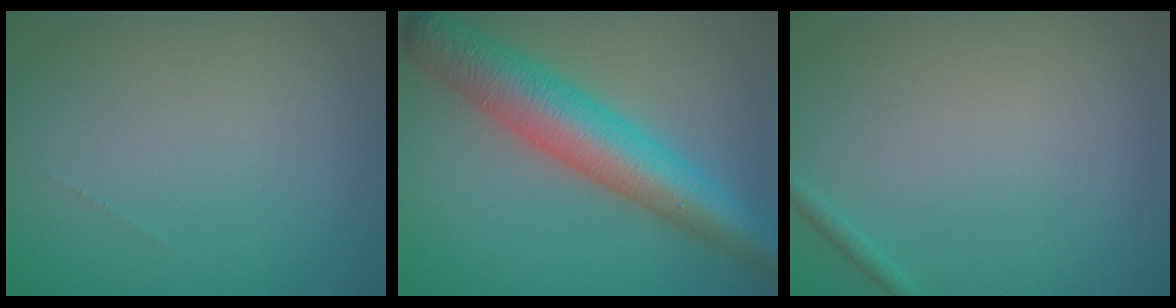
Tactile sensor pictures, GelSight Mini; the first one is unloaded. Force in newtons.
{"total": 8.5, "press": 8.5, "slide": 0.1}
{"total": 0.7, "press": 0.7, "slide": 0.0}